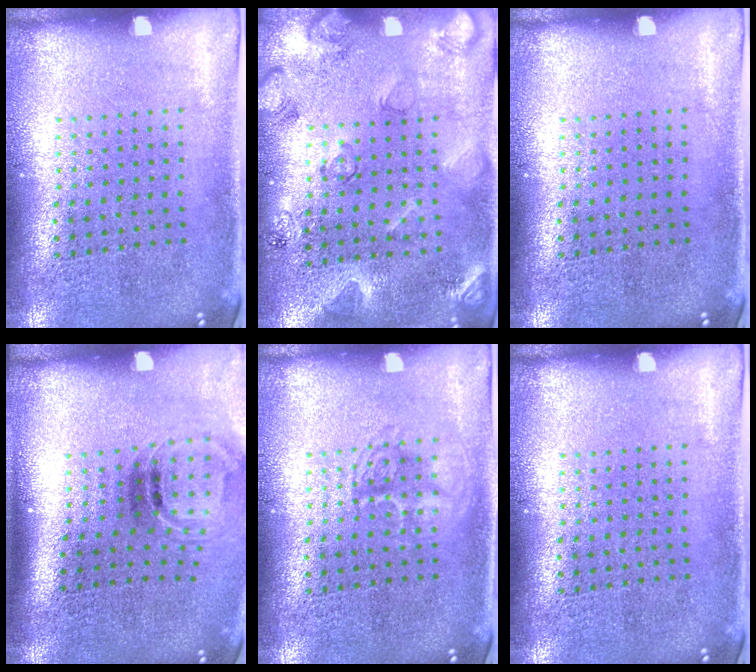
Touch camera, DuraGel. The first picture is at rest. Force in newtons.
{"total": 2.1, "press": 2.0, "slide": 0.7}
{"total": 0.0}
{"total": 1.5, "press": 1.0, "slide": 1.1}
{"total": 1.9, "press": 1.9, "slide": 0.3}
{"total": 0.0}